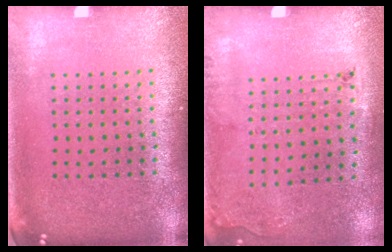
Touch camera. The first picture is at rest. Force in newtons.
{"total": 1.8, "press": 1.2, "slide": 1.3}